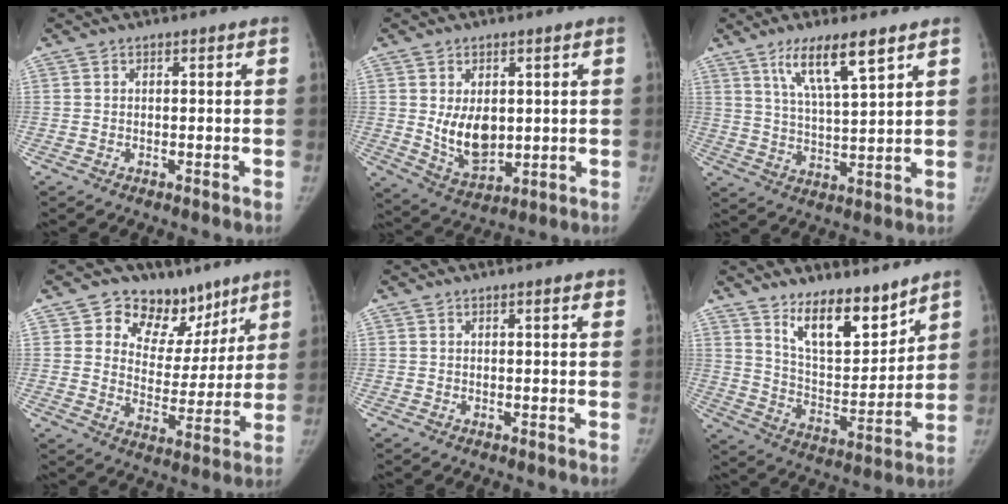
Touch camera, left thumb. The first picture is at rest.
{"total": 8.9, "force": [0.9, 5.8, 6.7], "torque": [-0.086, -0.021, 0.035]}
{"total": 10.1, "force": [6.2, 1.8, 7.8], "torque": [-0.134, -0.030, 0.118]}
{"total": 14.2, "force": [9.0, 10.0, 4.5], "torque": [0.003, -0.034, 0.140]}
{"total": 1.1, "force": [0.6, 0.2, 0.9], "torque": [-0.012, -0.001, 0.007]}
{"total": 13.0, "force": [9.9, 4.8, 7.0], "torque": [-0.077, -0.082, 0.179]}